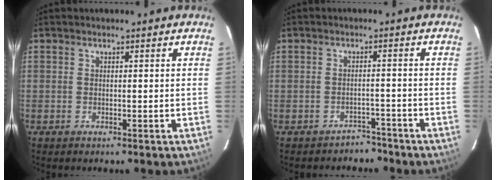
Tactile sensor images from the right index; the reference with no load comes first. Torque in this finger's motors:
{"motor_torque": [-0.71, -0.32, -0.33, -0.13]}